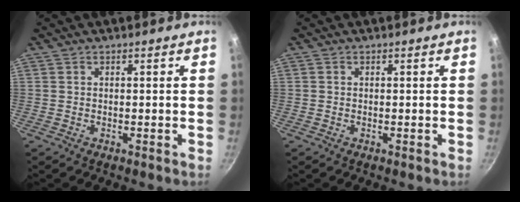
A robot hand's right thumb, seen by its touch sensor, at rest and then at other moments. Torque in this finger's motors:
{"motor_torque": [-0.05, -0.17, -0.18, 0.16, 0.04]}